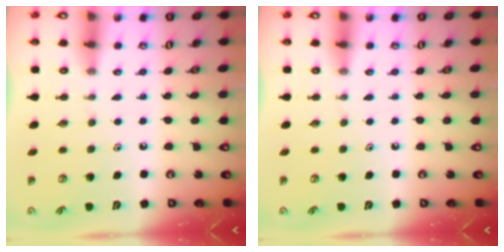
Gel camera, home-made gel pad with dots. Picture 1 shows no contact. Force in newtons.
{"total": 0.0}